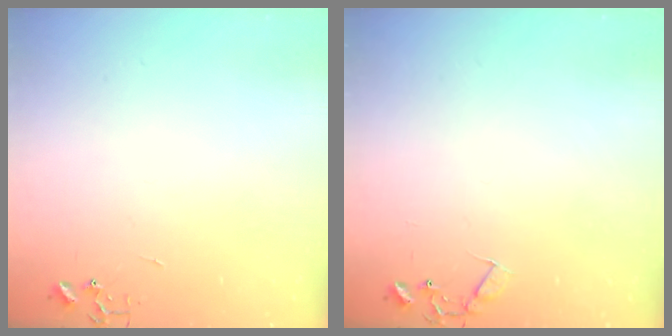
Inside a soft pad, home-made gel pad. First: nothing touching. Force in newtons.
{"total": 7.1, "press": 7.1, "slide": 0.5}